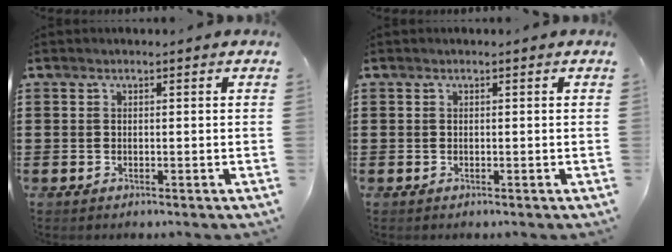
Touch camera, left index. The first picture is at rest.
{"total": 0.0}